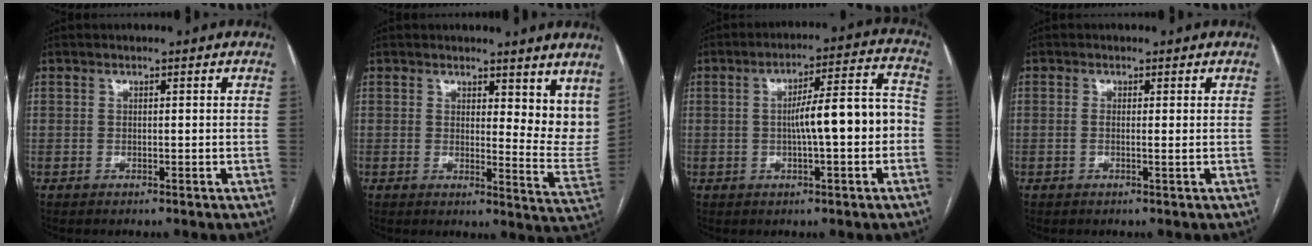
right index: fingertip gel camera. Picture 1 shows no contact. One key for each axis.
{"total": 8.6, "fx": 6.2, "fy": 3.1, "fz": 5.0, "tx": -0.048, "ty": -0.033, "tz": 0.068}
{"total": 10.1, "fx": -1.4, "fy": 1.5, "fz": 9.9, "tx": -0.147, "ty": 0.034, "tz": -0.020}
{"total": 1.2, "fx": 0.0, "fy": 0.0, "fz": 1.2, "tx": -0.027, "ty": 0.000, "tz": -0.001}